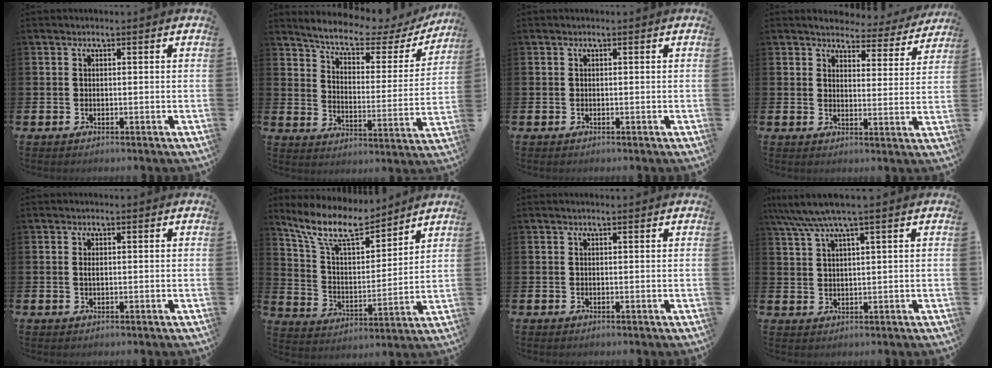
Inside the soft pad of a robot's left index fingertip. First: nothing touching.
{"total": 6.6, "force": [5.9, 1.6, 2.5], "torque": [-0.075, -0.044, 0.094]}
{"total": 0.0}
{"total": 3.9, "force": [3.8, 1.0, 0.2], "torque": [-0.012, -0.032, 0.062]}
{"total": 0.6, "force": [0.0, 0.2, 0.6], "torque": [-0.011, 0.000, 0.000]}
{"total": 10.4, "force": [9.1, 2.7, 4.2], "torque": [-0.116, -0.051, 0.164]}
{"total": 0.0}
{"total": 5.1, "force": [3.7, 0.0, 3.5], "torque": [-0.081, -0.004, 0.067]}